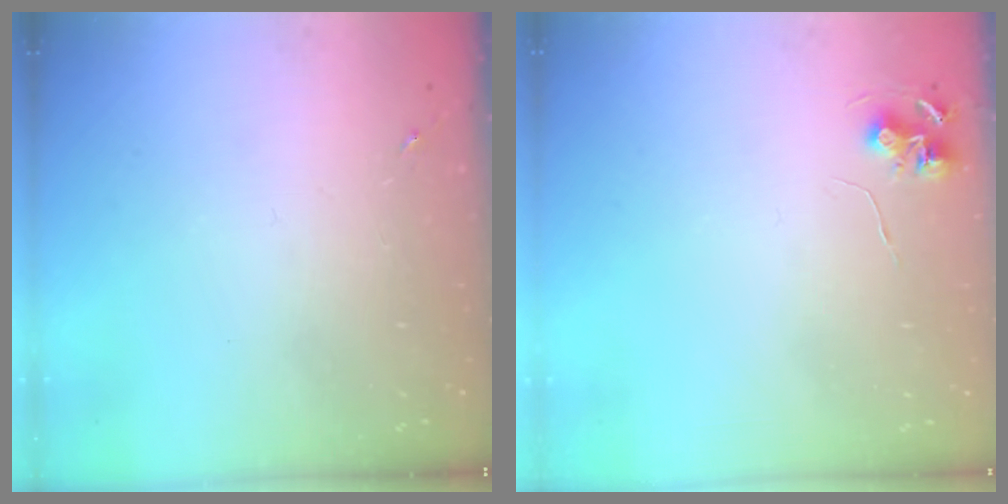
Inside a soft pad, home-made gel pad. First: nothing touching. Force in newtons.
{"total": 6.0, "press": 6.0, "slide": 0.4}